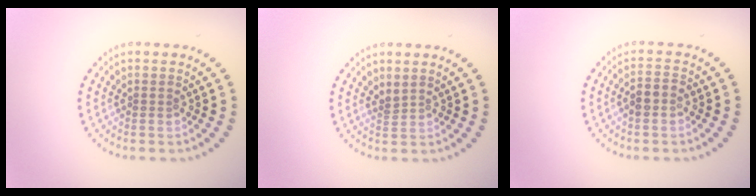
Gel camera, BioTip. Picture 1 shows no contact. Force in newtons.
{"total": 0.7, "press": 0.4, "slide": 0.6}
{"total": 1.9, "press": 1.8, "slide": 0.6}